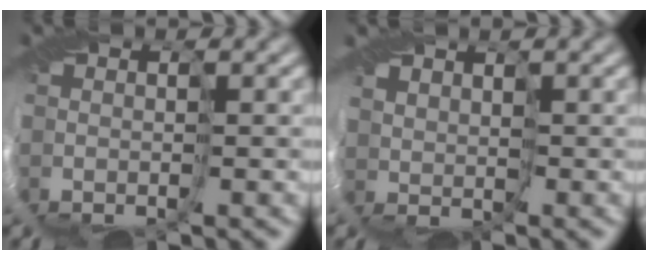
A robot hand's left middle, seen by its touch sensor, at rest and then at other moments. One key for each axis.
{"total": 1.3, "fx": 1.1, "fy": 0.6, "fz": -0.3, "tx": 0.003, "ty": -0.002, "tz": 0.017}